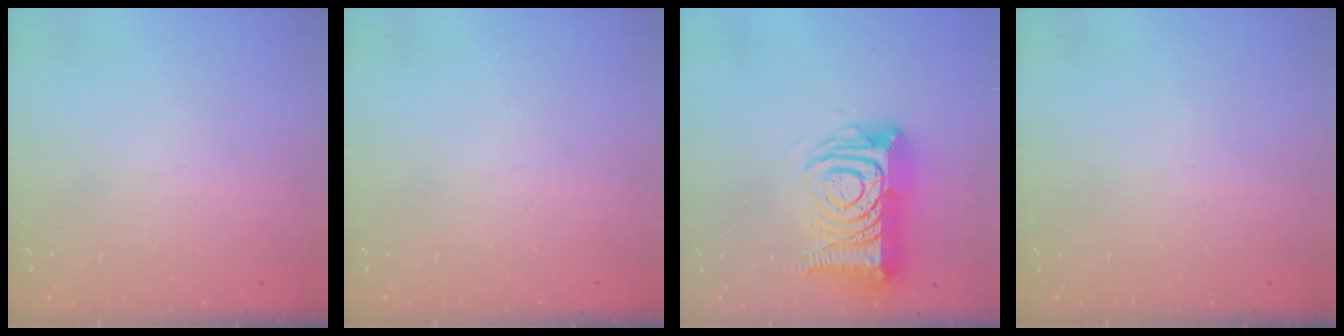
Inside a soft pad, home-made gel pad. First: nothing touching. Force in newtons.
{"total": 0.0}
{"total": 18.1, "press": 17.9, "slide": 2.0}
{"total": 0.0}